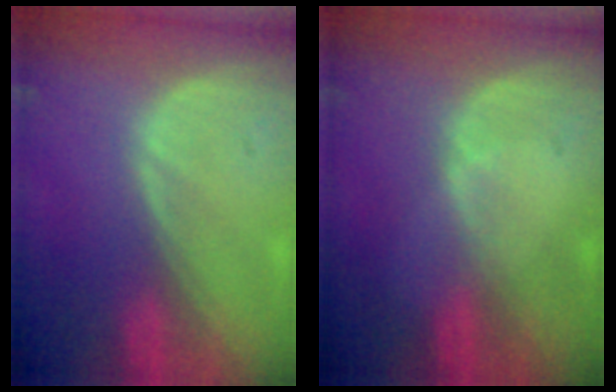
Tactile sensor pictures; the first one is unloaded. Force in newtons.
{"total": 0.8, "press": 0.8, "slide": 0.1}